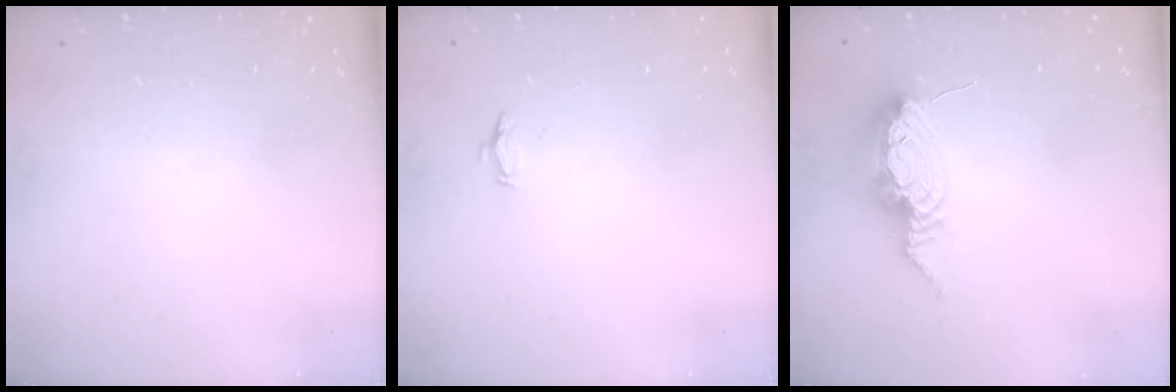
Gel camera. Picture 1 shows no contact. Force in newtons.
{"total": 3.8, "press": 3.8, "slide": 0.3}
{"total": 10.8, "press": 10.4, "slide": 2.8}